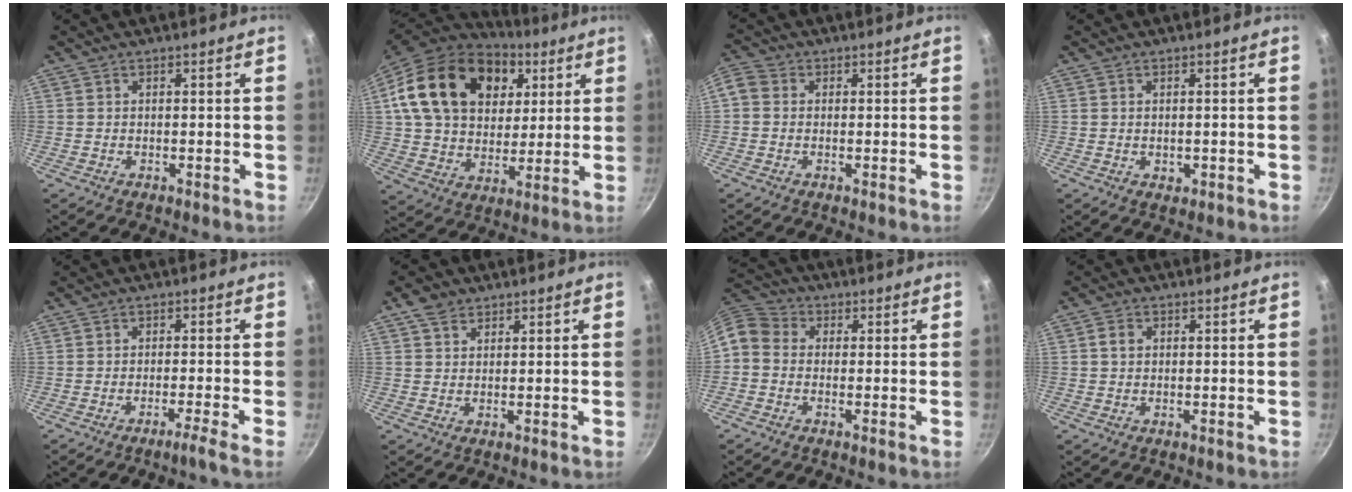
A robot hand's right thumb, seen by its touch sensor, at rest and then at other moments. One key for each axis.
{"total": 25.4, "fx": 8.9, "fy": 18.0, "fz": 15.6, "tx": -0.256, "ty": -0.002, "tz": 0.153}
{"total": 4.1, "fx": 0.2, "fy": 3.6, "fz": 1.9, "tx": -0.041, "ty": 0.011, "tz": -0.012}
{"total": 1.0, "fx": 0.0, "fy": 0.8, "fz": 0.6, "tx": -0.005, "ty": -0.001, "tz": 0.002}
{"total": 2.5, "fx": -1.7, "fy": -1.0, "fz": 1.5, "tx": -0.041, "ty": 0.011, "tz": -0.026}
{"total": 3.5, "fx": 2.2, "fy": 2.3, "fz": 1.4, "tx": -0.018, "ty": -0.005, "tz": 0.041}
{"total": 6.1, "fx": -0.7, "fy": 5.2, "fz": 3.1, "tx": -0.053, "ty": 0.025, "tz": -0.034}
{"total": 2.1, "fx": 0.4, "fy": 1.7, "fz": 1.1, "tx": -0.014, "ty": 0.006, "tz": 0.006}